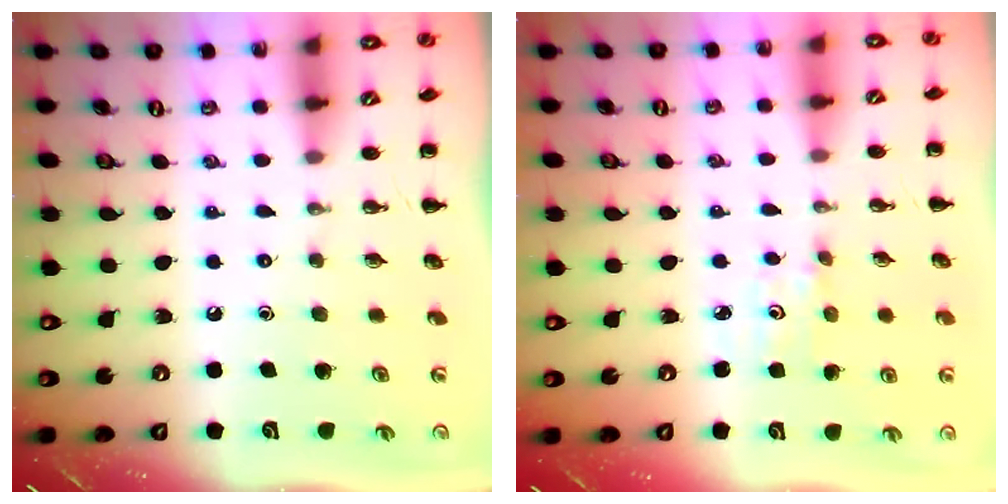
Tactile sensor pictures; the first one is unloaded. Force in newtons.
{"total": 2.6, "press": 2.5, "slide": 0.8}